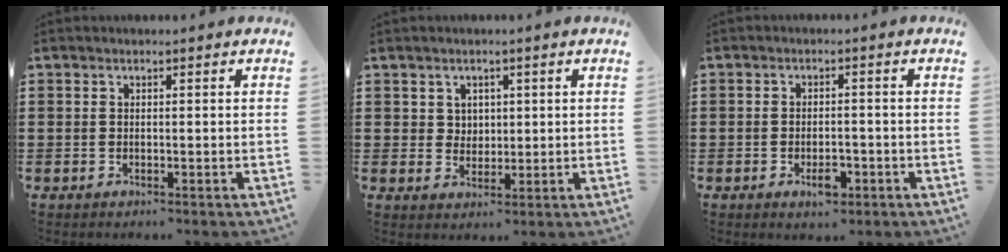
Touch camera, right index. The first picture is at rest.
{"total": 2.8, "force": [1.4, 2.4, 0.5], "torque": [-0.021, 0.011, 0.025]}
{"total": 3.3, "force": [-1.5, 1.5, 2.5], "torque": [-0.044, 0.003, -0.026]}